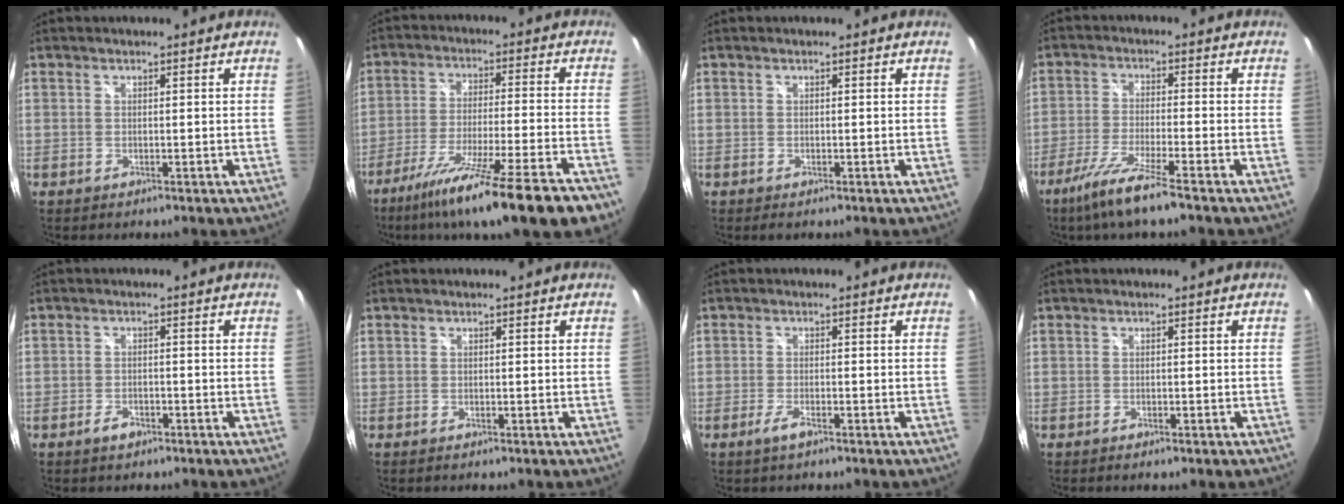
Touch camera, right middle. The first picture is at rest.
{"total": 21.2, "force": [-15.7, 0.9, 14.2], "torque": [-0.246, -0.071, -0.243]}
{"total": 0.0}
{"total": 9.7, "force": [-7.1, -0.2, 6.6], "torque": [-0.146, -0.029, -0.130]}
{"total": 2.5, "force": [-1.8, 1.4, 1.1], "torque": [-0.022, -0.001, -0.030]}
{"total": 0.0}
{"total": 2.5, "force": [-1.7, 0.5, 1.7], "torque": [-0.042, -0.005, -0.035]}
{"total": 1.2, "force": [-0.9, 0.4, 0.6], "torque": [-0.011, -0.004, -0.014]}